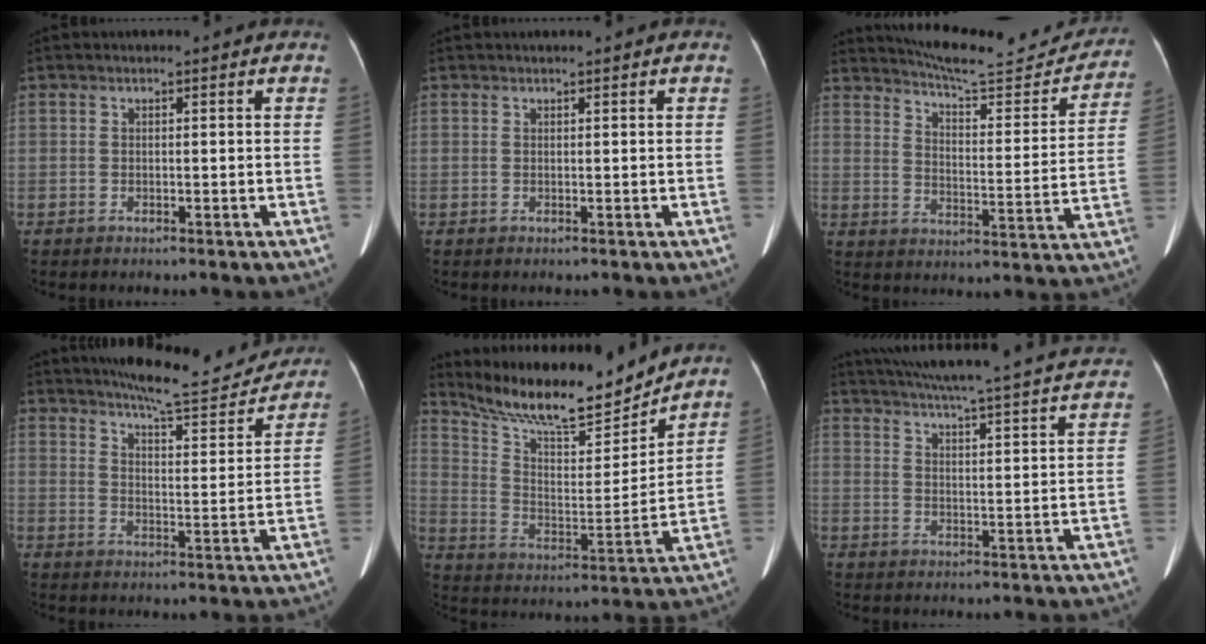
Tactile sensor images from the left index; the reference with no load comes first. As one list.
[{"total": 0.0}, {"total": 18.2, "force": [17.4, 2.9, 4.7], "torque": [-0.058, -0.038, 0.222]}, {"total": 14.0, "force": [13.1, 1.6, 4.6], "torque": [-0.064, -0.016, 0.174]}, {"total": 16.9, "force": [15.4, 2.1, 6.6], "torque": [-0.128, -0.010, 0.259]}, {"total": 29.7, "force": [27.2, 1.2, 11.9], "torque": [-0.198, -0.042, 0.338]}]